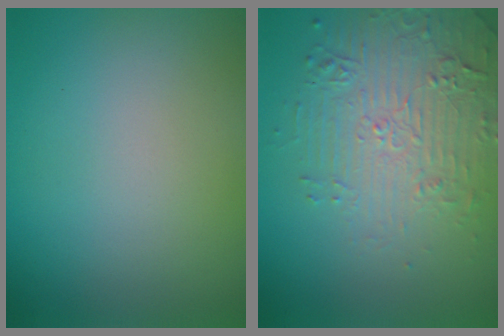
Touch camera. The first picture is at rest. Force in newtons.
{"total": 5.0, "press": 3.9, "slide": 3.1}